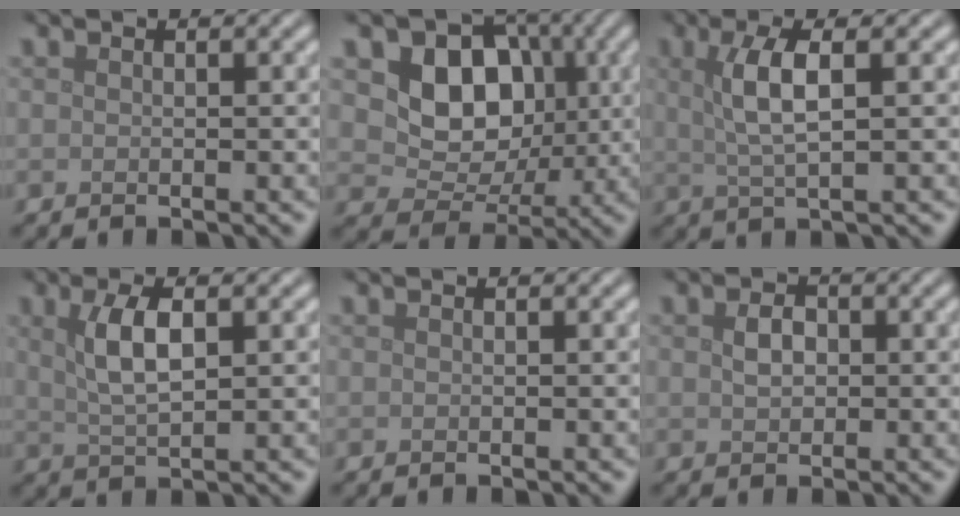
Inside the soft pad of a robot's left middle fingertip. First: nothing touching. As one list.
[{"total": 7.4, "force": [1.3, 5.8, 4.4], "torque": [-0.062, -0.007, 0.015]}, {"total": 4.0, "force": [0.9, 1.0, 3.7], "torque": [-0.077, 0.003, 0.018]}, {"total": 3.9, "force": [1.2, 1.4, 3.4], "torque": [-0.072, 0.004, 0.023]}, {"total": 0.0}, {"total": 1.7, "force": [0.2, 1.2, 1.1], "torque": [-0.023, 0.002, 0.002]}]